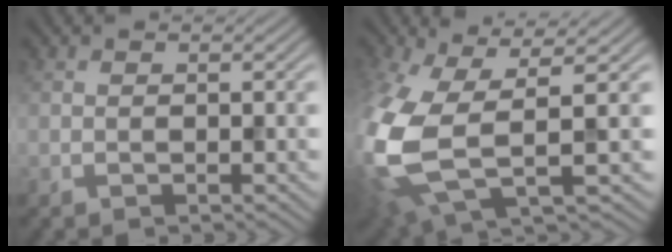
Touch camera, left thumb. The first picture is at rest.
{"total": 12.3, "force": [-1.0, 5.9, 10.8], "torque": [-0.286, -0.034, -0.006]}